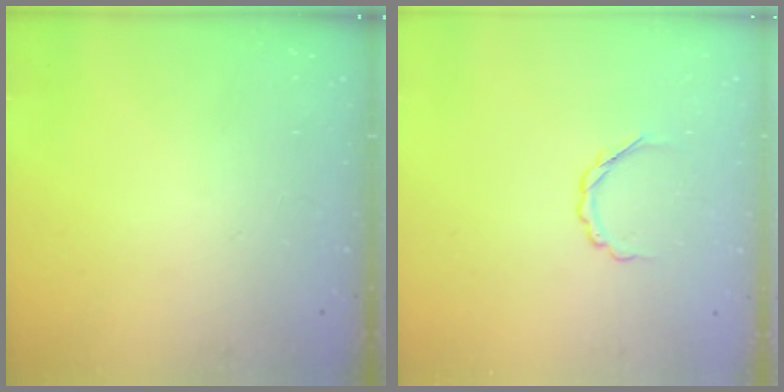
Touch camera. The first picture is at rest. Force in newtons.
{"total": 3.6, "press": 3.5, "slide": 0.8}